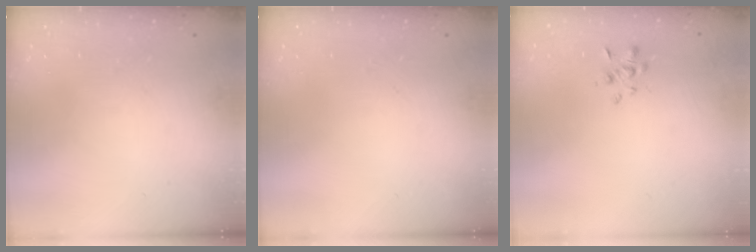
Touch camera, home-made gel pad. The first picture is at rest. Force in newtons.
{"total": 0.0}
{"total": 2.3, "press": 2.2, "slide": 0.7}